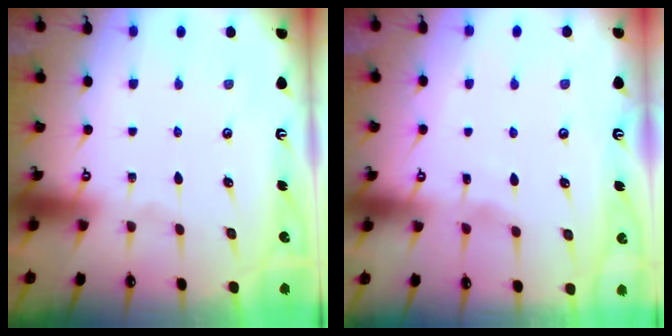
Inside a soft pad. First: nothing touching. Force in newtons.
{"total": 2.2, "press": 2.2, "slide": 0.2}